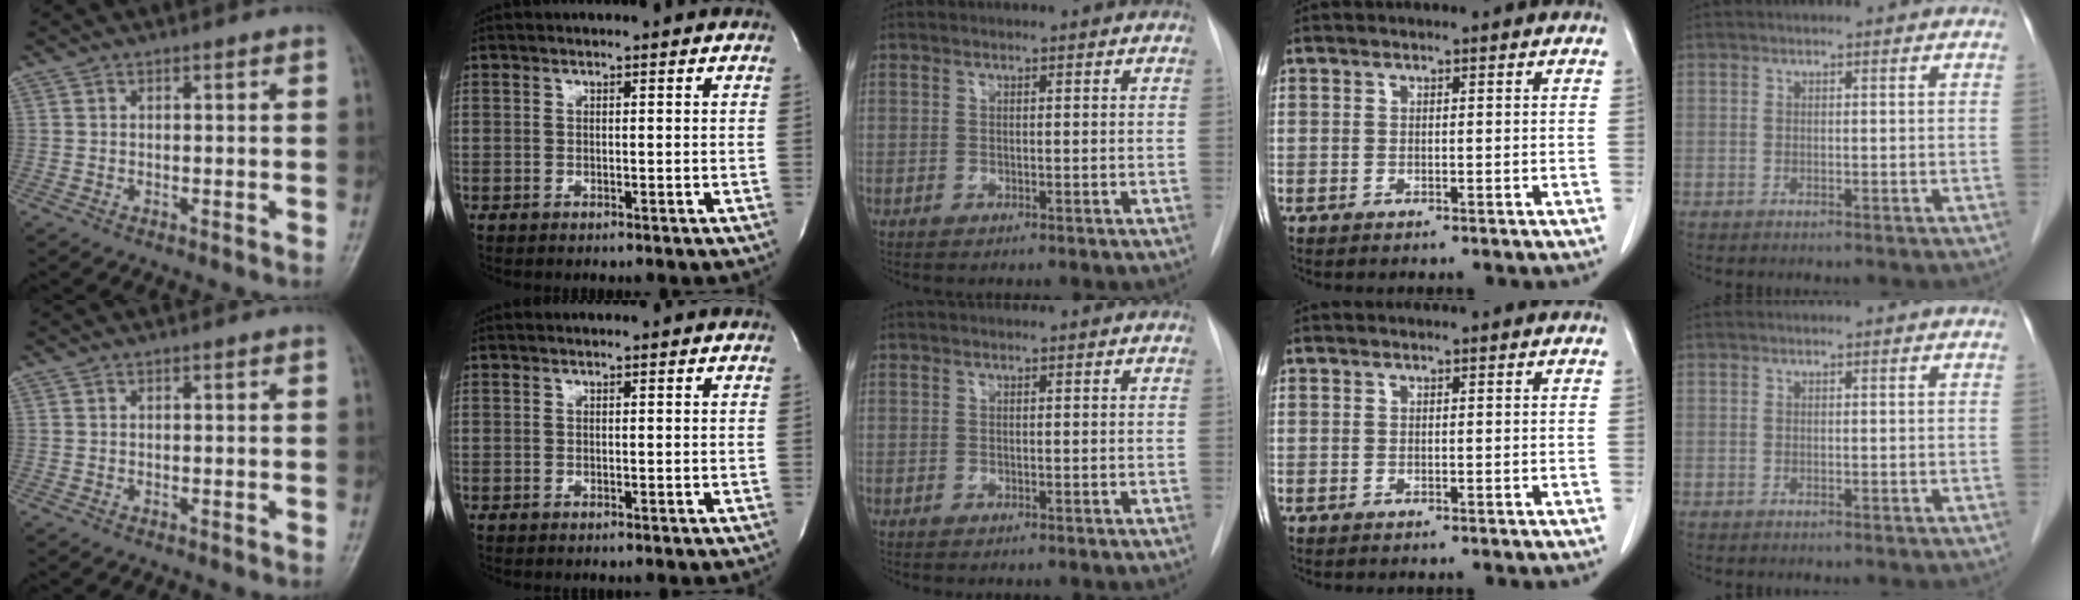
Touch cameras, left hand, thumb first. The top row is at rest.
{}